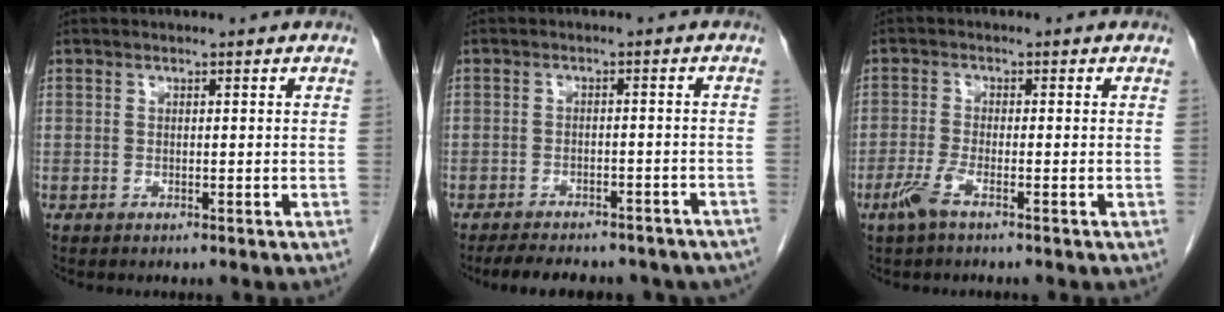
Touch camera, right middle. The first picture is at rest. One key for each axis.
{"total": 17.2, "fx": -14.5, "fy": 6.1, "fz": 6.9, "tx": -0.132, "ty": -0.005, "tz": -0.173}
{"total": 3.0, "fx": -1.9, "fy": 0.2, "fz": 2.2, "tx": -0.057, "ty": -0.006, "tz": -0.045}